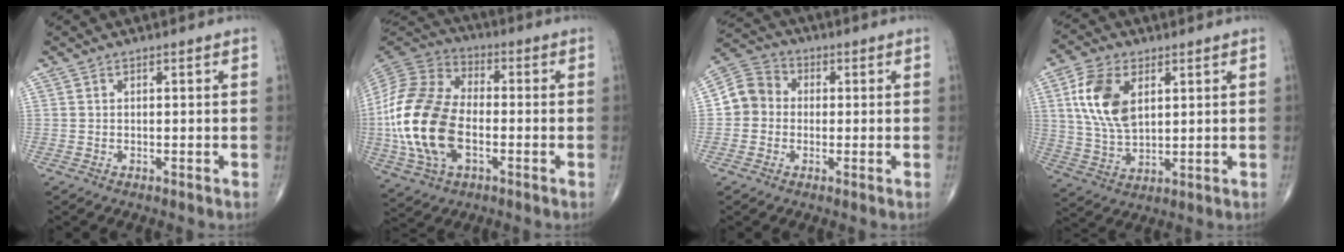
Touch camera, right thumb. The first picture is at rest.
{"total": 21.1, "force": [-3.4, 12.8, 16.5], "torque": [-0.343, 0.010, -0.065]}
{"total": 7.2, "force": [-0.3, 6.6, 2.8], "torque": [-0.035, 0.024, -0.020]}
{"total": 11.8, "force": [3.6, 6.9, 8.9], "torque": [-0.170, -0.010, 0.072]}